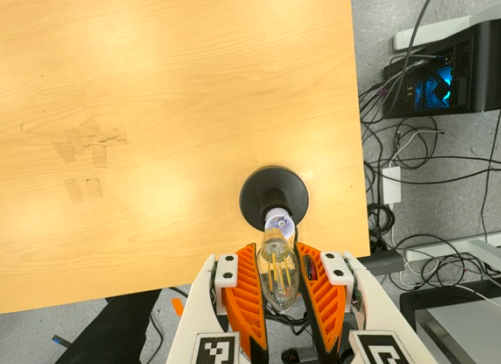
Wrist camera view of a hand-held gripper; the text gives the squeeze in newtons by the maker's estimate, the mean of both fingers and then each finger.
{"total": 9.3, "left": 8.3, "right": 10.2}